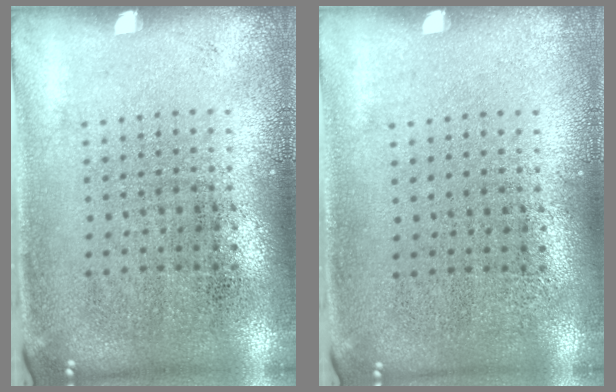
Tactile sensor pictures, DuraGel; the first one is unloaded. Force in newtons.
{"total": 0.0}